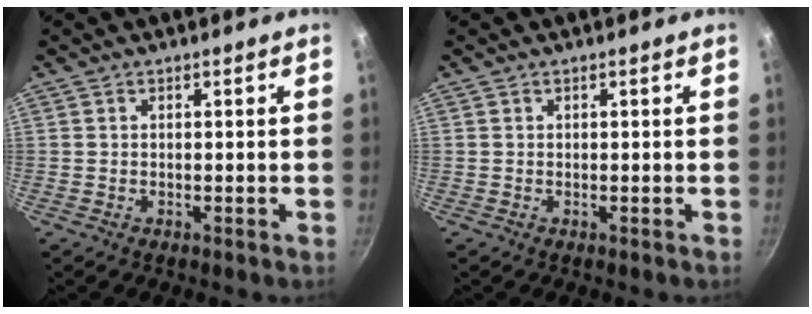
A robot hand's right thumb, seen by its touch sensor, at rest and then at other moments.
{"total": 0.0}